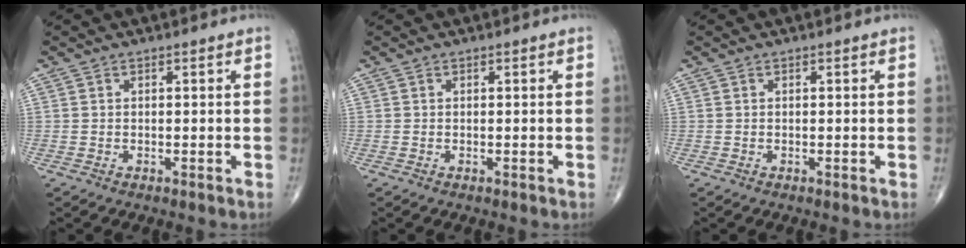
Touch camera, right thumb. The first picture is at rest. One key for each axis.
{"total": 0.0}
{"total": 0.0}